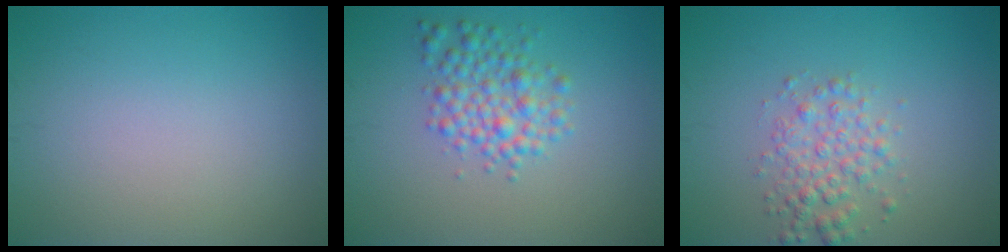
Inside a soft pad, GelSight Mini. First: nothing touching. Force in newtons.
{"total": 3.5, "press": 3.5, "slide": 0.1}
{"total": 2.9, "press": 2.9, "slide": 0.0}